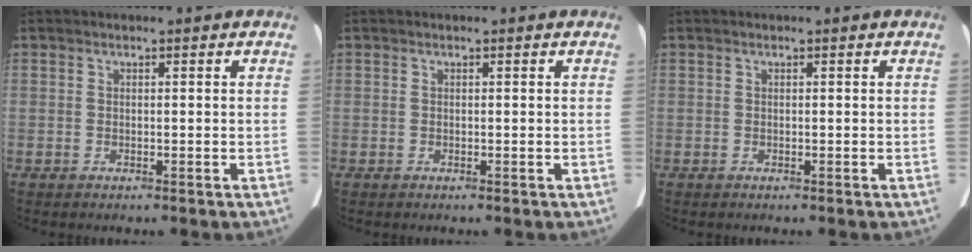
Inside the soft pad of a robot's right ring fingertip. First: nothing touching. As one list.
[{"total": 0.0}, {"total": 0.0}]